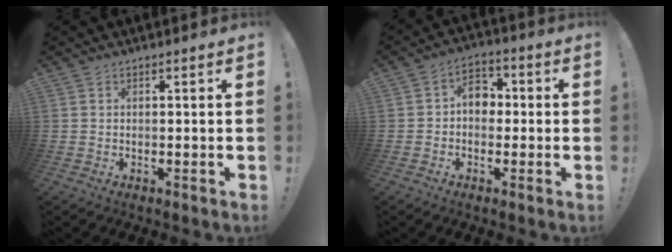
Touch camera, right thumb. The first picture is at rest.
{"total": 7.3, "force": [-0.1, 5.6, 4.7], "torque": [-0.073, 0.016, 0.001]}